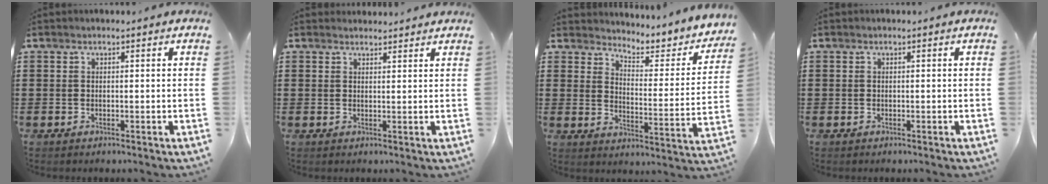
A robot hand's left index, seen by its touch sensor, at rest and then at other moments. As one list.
[{"total": 1.7, "force": [1.6, 0.2, 0.1], "torque": [-0.005, 0.001, 0.032]}, {"total": 3.8, "force": [3.6, 0.3, 1.1], "torque": [-0.039, -0.035, 0.052]}, {"total": 0.0}]